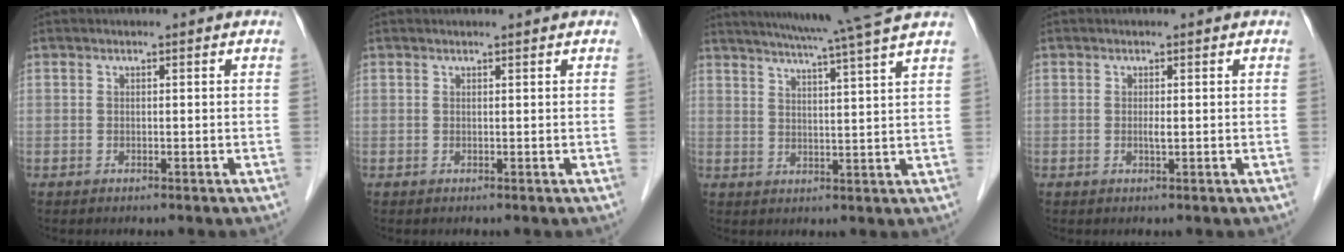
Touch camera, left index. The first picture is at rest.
{"total": 1.0, "force": [1.0, -0.2, 0.2], "torque": [0.003, 0.008, 0.020]}
{"total": 13.3, "force": [11.2, -1.9, 6.9], "torque": [-0.112, -0.001, 0.150]}
{"total": 0.8, "force": [0.2, 0.1, 0.8], "torque": [-0.013, 0.000, 0.005]}